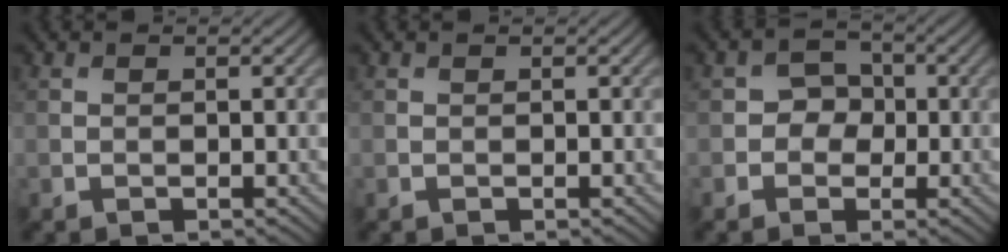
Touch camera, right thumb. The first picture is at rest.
{"total": 0.0}
{"total": 3.0, "force": [-0.3, 2.7, 1.2], "torque": [-0.007, 0.001, -0.022]}